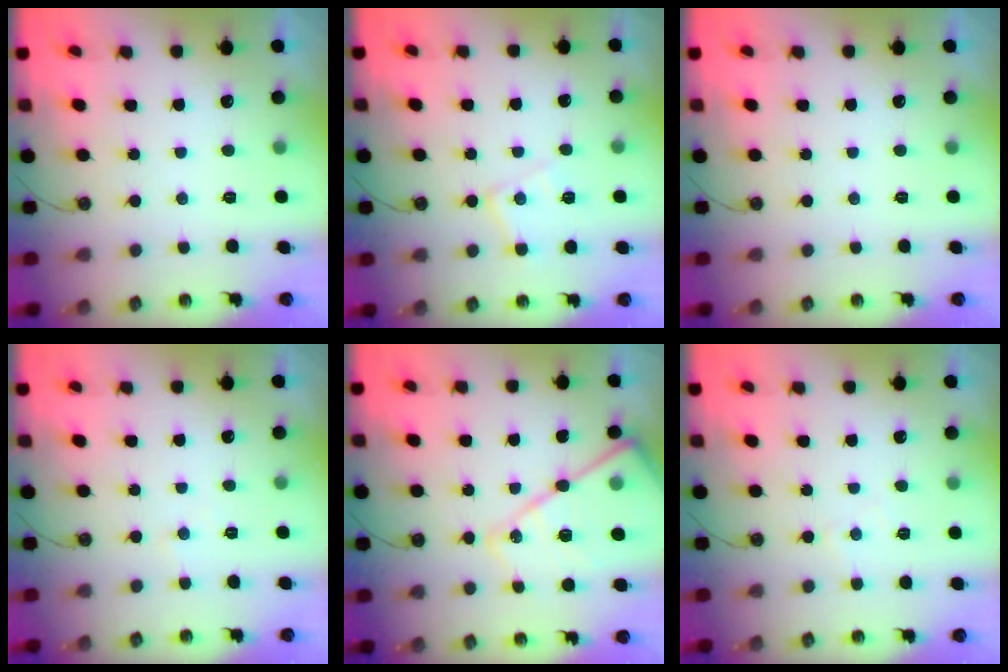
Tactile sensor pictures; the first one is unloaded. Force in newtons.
{"total": 9.3, "press": 9.3, "slide": 0.7}
{"total": 0.0}
{"total": 3.7, "press": 3.7, "slide": 0.6}
{"total": 18.9, "press": 18.8, "slide": 1.8}
{"total": 3.2, "press": 3.2, "slide": 0.4}